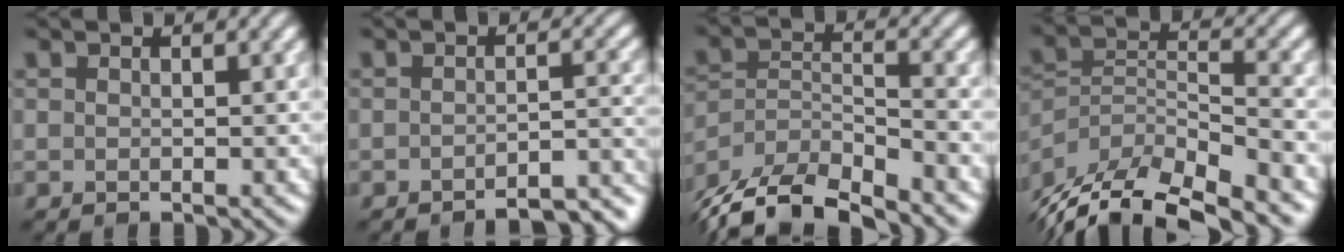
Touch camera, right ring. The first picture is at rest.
{"total": 4.8, "force": [-4.1, 1.0, 2.3], "torque": [-0.020, 0.007, -0.049]}
{"total": 9.1, "force": [-8.2, 2.3, 3.3], "torque": [-0.063, -0.006, -0.147]}
{"total": 11.2, "force": [-9.6, 3.3, 4.8], "torque": [-0.089, -0.004, -0.161]}